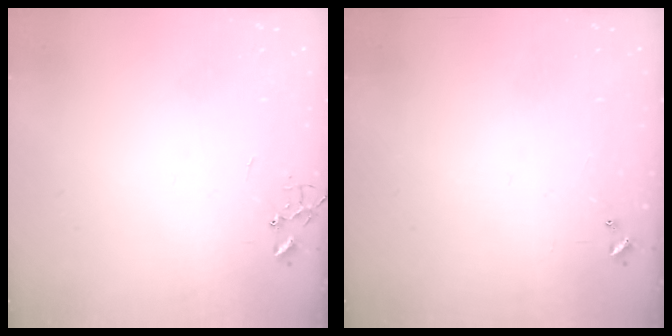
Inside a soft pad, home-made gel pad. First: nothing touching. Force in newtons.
{"total": 0.0}